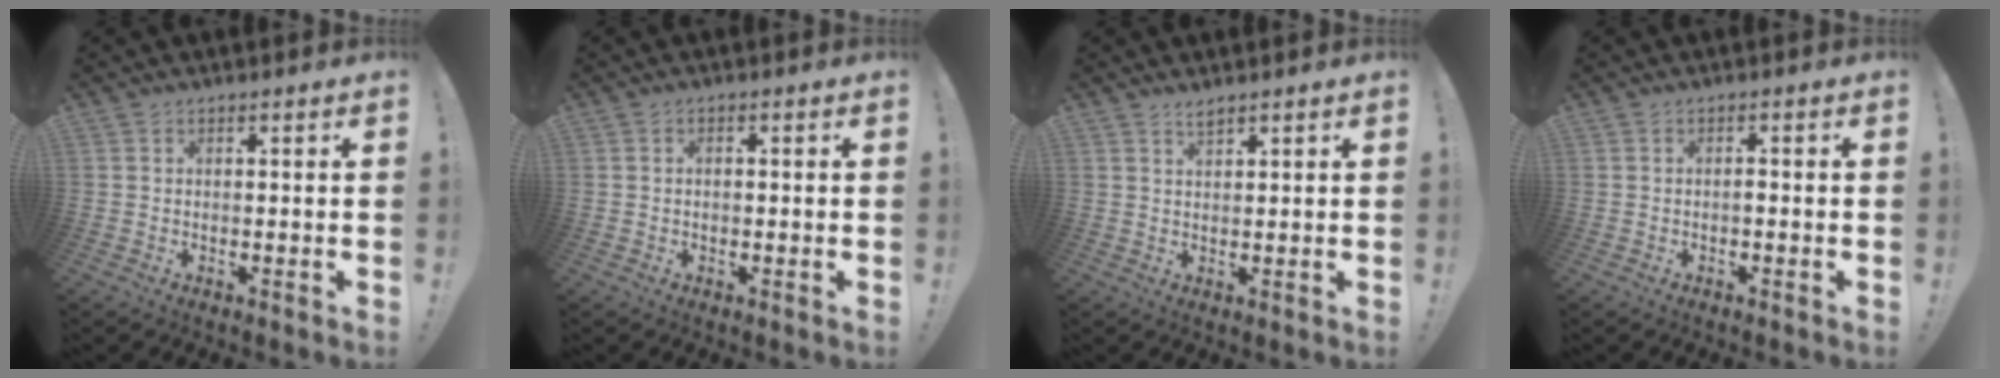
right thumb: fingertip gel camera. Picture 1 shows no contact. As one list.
[{"total": 1.0, "force": [-0.3, 0.7, 0.7], "torque": [-0.013, 0.003, -0.006]}, {"total": 2.1, "force": [1.8, 0.4, 1.0], "torque": [-0.011, -0.010, 0.031]}, {"total": 1.0, "force": [-0.7, 0.2, 0.6], "torque": [-0.011, 0.002, -0.013]}]